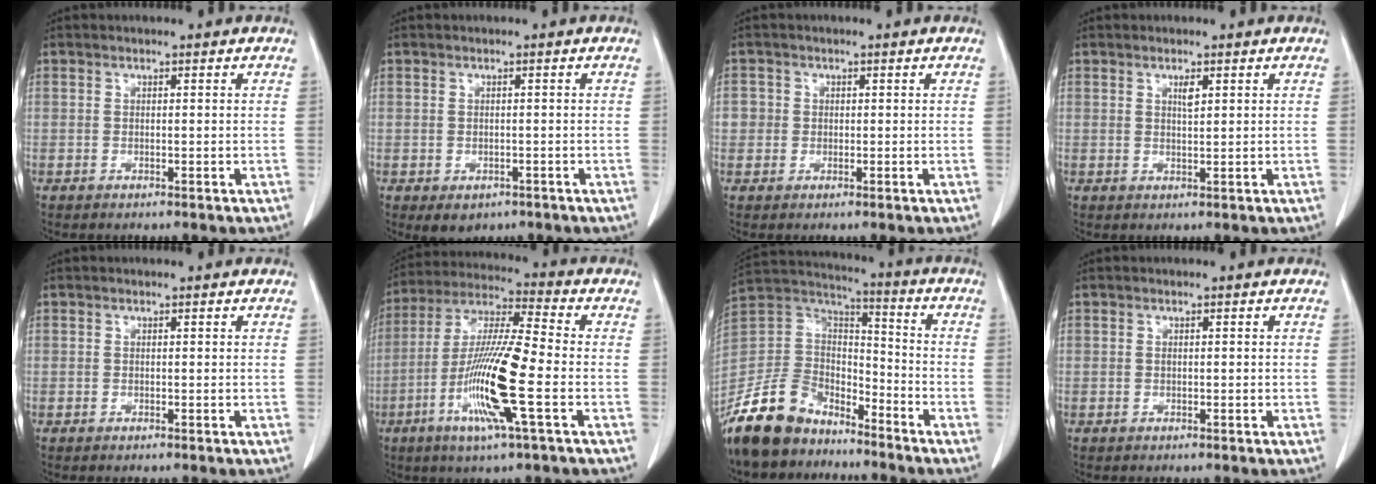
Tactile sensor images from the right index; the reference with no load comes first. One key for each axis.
{"total": 3.2, "fx": -1.7, "fy": 2.4, "fz": 1.3, "tx": -0.013, "ty": 0.000, "tz": -0.012}
{"total": 2.2, "fx": 0.1, "fy": 2.2, "fz": 0.2, "tx": 0.009, "ty": 0.006, "tz": 0.002}
{"total": 1.4, "fx": 0.7, "fy": 0.2, "fz": 1.2, "tx": -0.023, "ty": -0.003, "tz": 0.014}
{"total": 0.0}
{"total": 14.7, "fx": -4.3, "fy": 0.2, "fz": 14.1, "tx": -0.287, "ty": -0.013, "tz": -0.088}
{"total": 14.5, "fx": -11.7, "fy": 7.1, "fz": 4.6, "tx": -0.104, "ty": 0.029, "tz": -0.226}
{"total": 0.0}